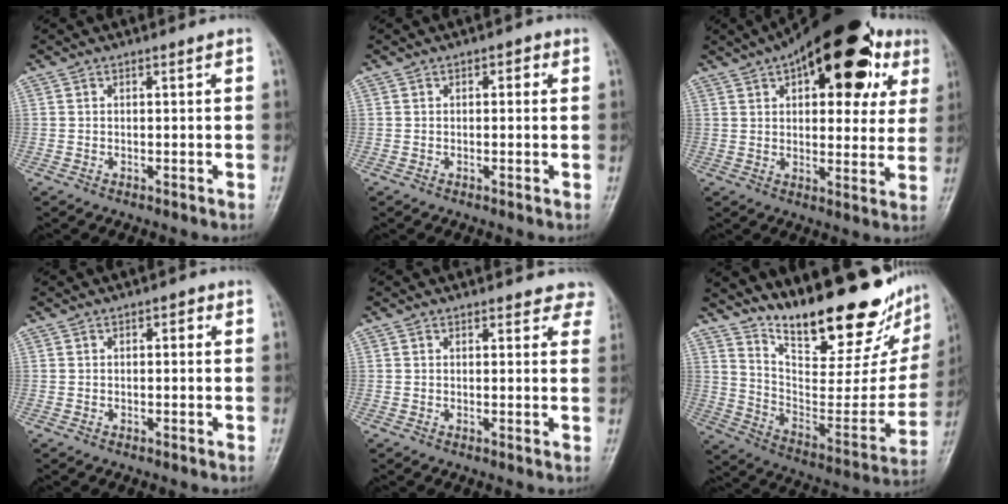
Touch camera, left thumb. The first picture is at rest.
{"total": 1.7, "force": [0.4, 1.1, 1.2], "torque": [-0.001, 0.005, -0.001]}
{"total": 24.4, "force": [10.8, 11.1, 18.8], "torque": [-0.236, 0.009, 0.150]}
{"total": 1.3, "force": [0.2, 0.9, 0.9], "torque": [0.000, 0.005, -0.004]}
{"total": 4.7, "force": [4.2, 2.0, 0.2], "torque": [0.041, -0.017, 0.022]}
{"total": 28.1, "force": [20.5, 8.5, 17.3], "torque": [-0.230, -0.104, 0.309]}